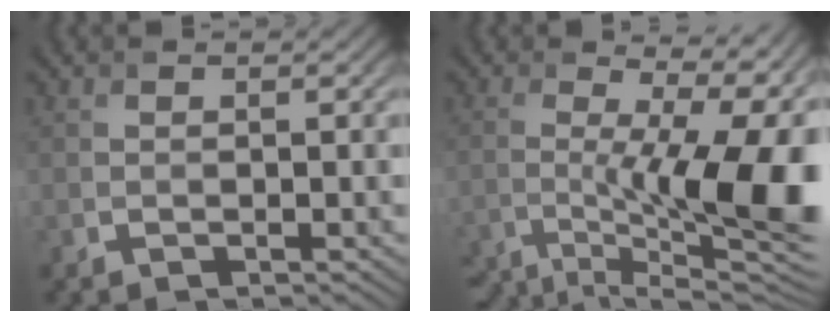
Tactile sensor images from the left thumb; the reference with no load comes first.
{"total": 14.9, "force": [-3.8, 3.9, 13.9], "torque": [-0.197, -0.015, -0.053]}